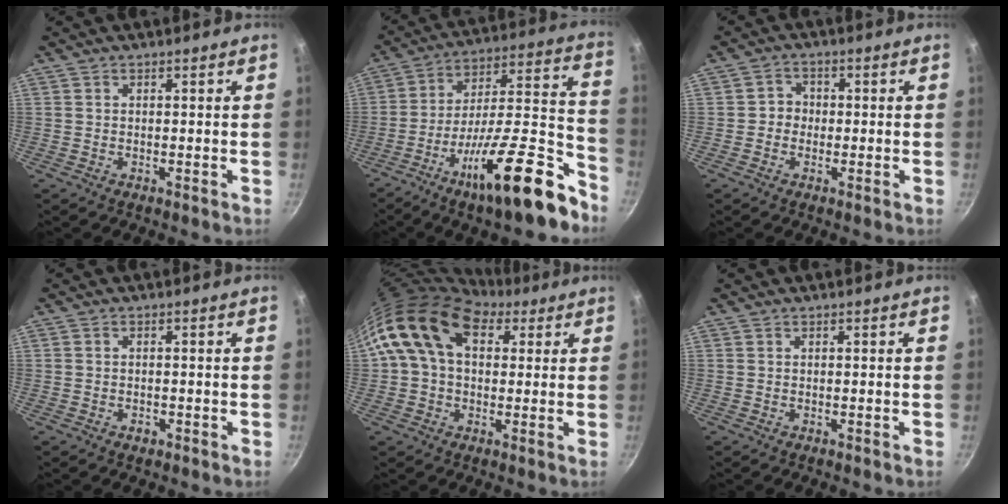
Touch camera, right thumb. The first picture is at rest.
{"total": 23.7, "force": [-14.1, 6.3, 18.0], "torque": [-0.233, 0.095, -0.234]}
{"total": 3.0, "force": [-0.4, 2.8, 0.9], "torque": [0.008, 0.009, -0.012]}
{"total": 1.3, "force": [-0.7, 0.9, 0.7], "torque": [-0.012, 0.003, -0.010]}
{"total": 14.8, "force": [5.2, 10.0, 9.6], "torque": [-0.137, 0.014, 0.072]}
{"total": 0.0}